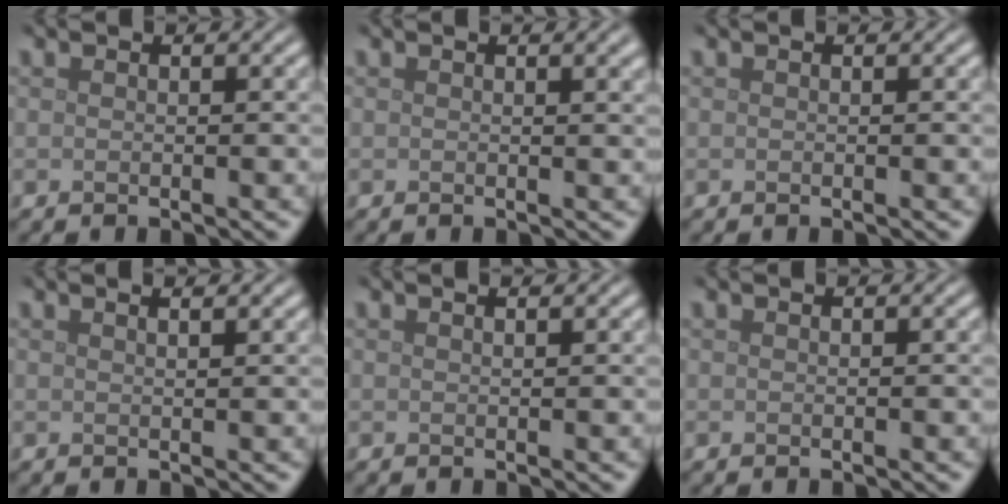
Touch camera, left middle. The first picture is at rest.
{"total": 1.7, "force": [0.9, 0.6, 1.4], "torque": [-0.009, 0.006, 0.010]}
{"total": 0.0}
{"total": 1.8, "force": [1.2, 0.7, 1.1], "torque": [-0.004, 0.000, -0.002]}
{"total": 0.8, "force": [0.5, 0.3, 0.5], "torque": [-0.003, 0.002, 0.003]}
{"total": 0.0}